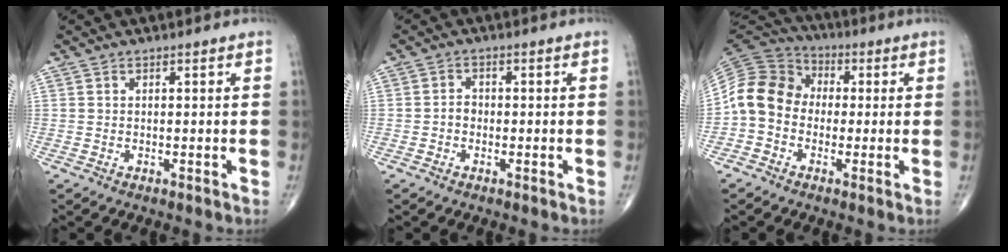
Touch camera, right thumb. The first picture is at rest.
{"total": 1.8, "force": [-0.6, 1.5, 0.9], "torque": [-0.004, 0.007, -0.014]}
{"total": 11.1, "force": [-1.1, 9.4, 5.8], "torque": [-0.101, 0.039, -0.036]}